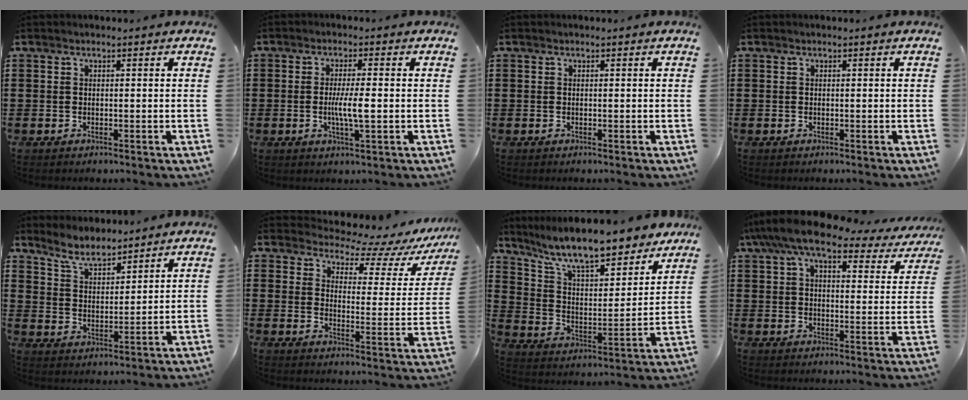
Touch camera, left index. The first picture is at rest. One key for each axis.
{"total": 4.8, "fx": -0.4, "fy": 0.6, "fz": 4.7, "tx": -0.089, "ty": -0.003, "tz": -0.012}
{"total": 0.0}
{"total": 0.0}
{"total": 5.6, "fx": 5.1, "fy": 1.2, "fz": 2.0, "tx": -0.058, "ty": -0.015, "tz": 0.092}
{"total": 5.6, "fx": 5.1, "fy": 1.2, "fz": 1.7, "tx": -0.048, "ty": -0.040, "tz": 0.082}
{"total": 10.4, "fx": 9.2, "fy": 1.3, "fz": 4.7, "tx": -0.130, "ty": -0.054, "tz": 0.158}
{"total": 9.6, "fx": 7.8, "fy": 2.5, "fz": 5.1, "tx": -0.120, "ty": -0.030, "tz": 0.136}